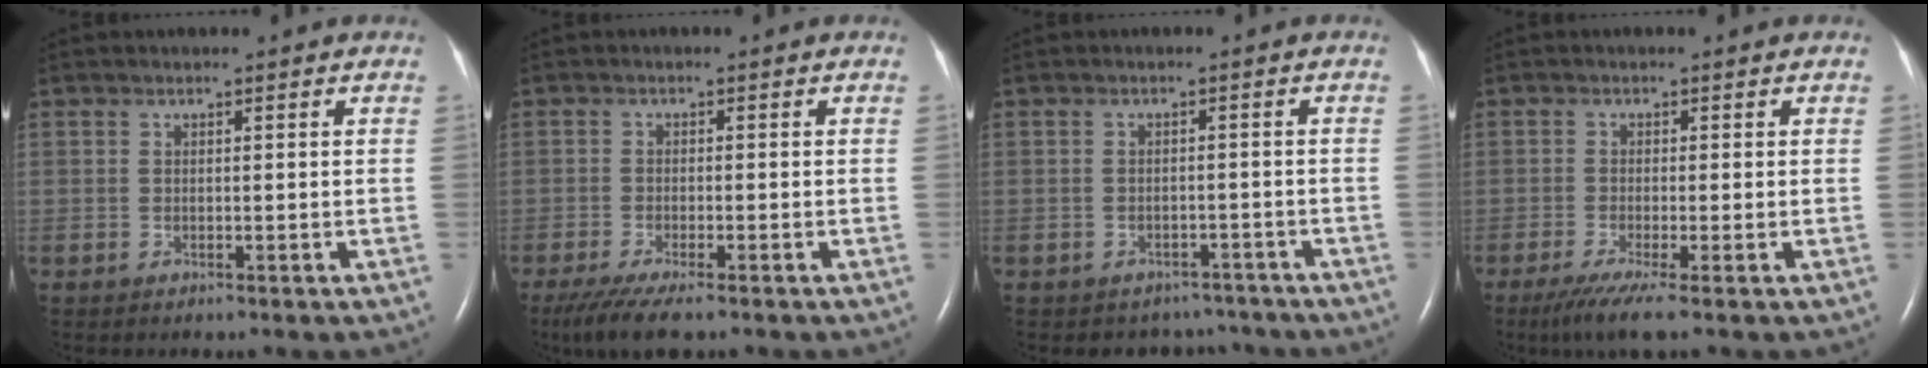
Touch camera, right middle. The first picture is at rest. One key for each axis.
{"total": 6.6, "fx": -4.8, "fy": 1.0, "fz": 4.4, "tx": -0.081, "ty": -0.018, "tz": -0.080}
{"total": 4.9, "fx": -4.2, "fy": 2.5, "fz": -0.3, "tx": 0.007, "ty": 0.018, "tz": -0.048}
{"total": 4.7, "fx": -2.9, "fy": -0.2, "fz": 3.6, "tx": -0.069, "ty": -0.016, "tz": -0.057}